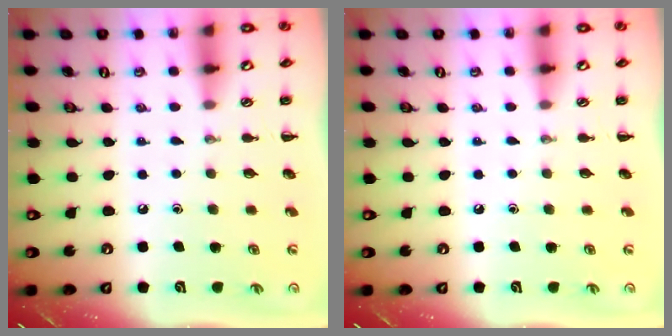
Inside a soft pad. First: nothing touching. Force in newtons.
{"total": 0.0}